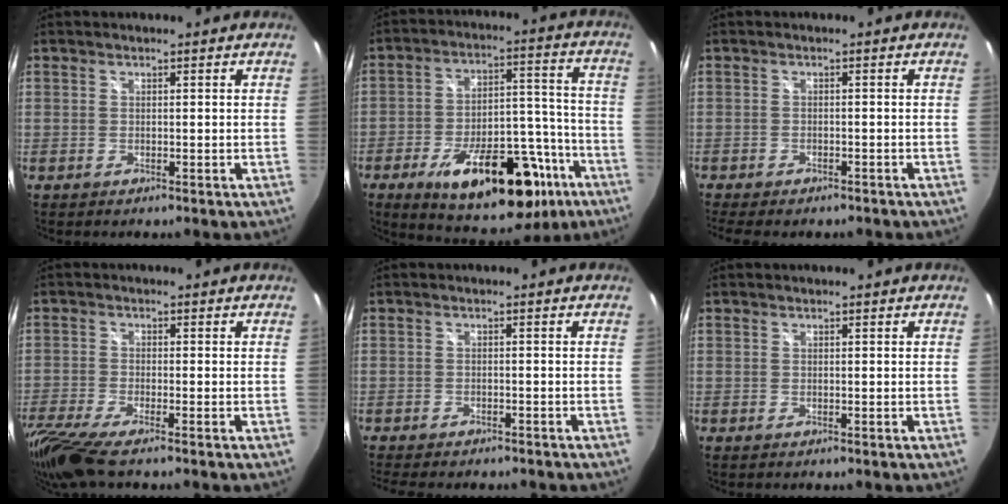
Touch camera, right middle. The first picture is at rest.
{"total": 24.4, "force": [-13.7, 11.0, 16.9], "torque": [-0.259, 0.016, -0.181]}
{"total": 6.3, "force": [-5.2, 2.1, 2.9], "torque": [-0.068, -0.024, -0.078]}
{"total": 10.5, "force": [-8.3, 1.0, 6.4], "torque": [-0.157, -0.048, -0.155]}
{"total": 7.0, "force": [-6.1, 1.9, 3.0], "torque": [-0.068, -0.020, -0.091]}
{"total": 0.0}